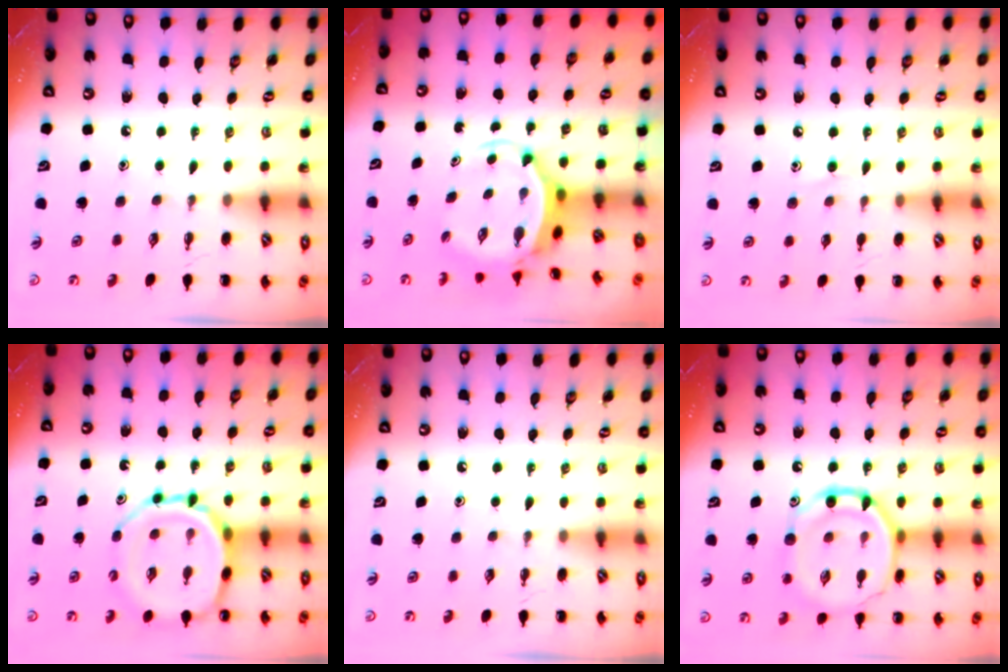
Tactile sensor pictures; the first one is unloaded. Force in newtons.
{"total": 5.1, "press": 4.9, "slide": 1.2}
{"total": 5.4, "press": 5.0, "slide": 1.8}
{"total": 13.5, "press": 13.2, "slide": 2.6}
{"total": 0.0}
{"total": 15.9, "press": 15.8, "slide": 1.3}